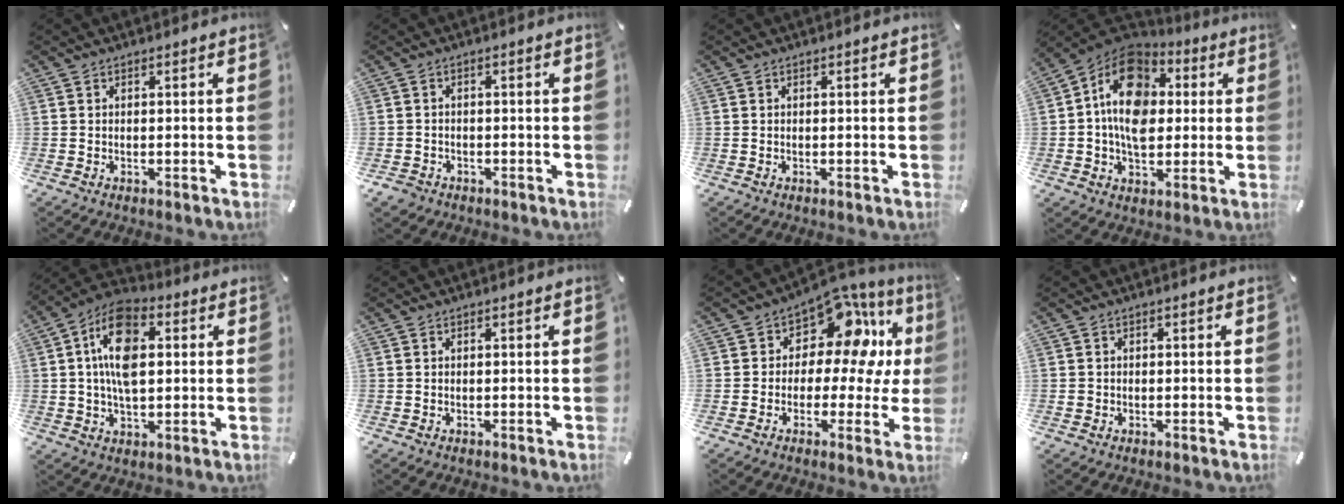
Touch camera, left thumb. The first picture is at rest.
{"total": 2.4, "force": [-1.5, 1.8, 0.7], "torque": [-0.018, 0.006, -0.032]}
{"total": 0.0}
{"total": 15.8, "force": [1.6, 11.9, 10.2], "torque": [-0.178, 0.001, 0.027]}
{"total": 13.7, "force": [2.4, 8.2, 10.8], "torque": [-0.203, 0.004, 0.039]}
{"total": 0.0}
{"total": 12.4, "force": [5.6, 7.8, 7.9], "torque": [-0.127, -0.043, 0.101]}
{"total": 1.1, "force": [-0.2, 1.1, 0.3], "torque": [-0.004, 0.005, -0.006]}